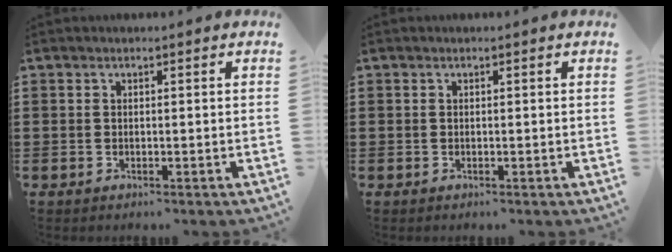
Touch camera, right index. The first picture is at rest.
{"total": 0.0}